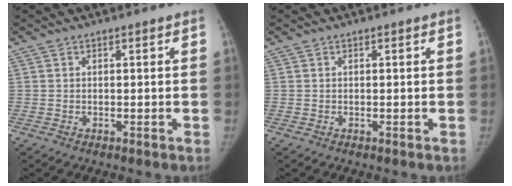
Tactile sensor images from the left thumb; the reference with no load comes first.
{"total": 0.0}